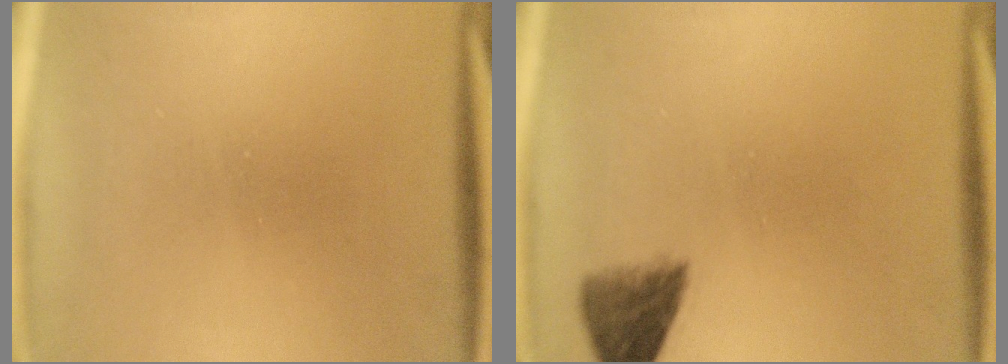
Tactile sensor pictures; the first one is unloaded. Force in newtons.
{"total": 5.0}